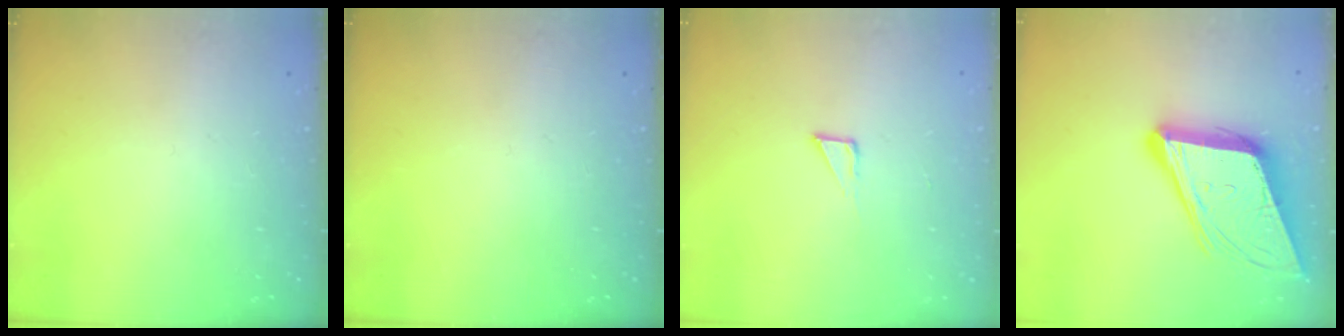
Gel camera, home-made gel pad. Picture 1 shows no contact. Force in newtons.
{"total": 0.0}
{"total": 2.6, "press": 2.6, "slide": 0.1}
{"total": 15.8, "press": 15.2, "slide": 4.2}